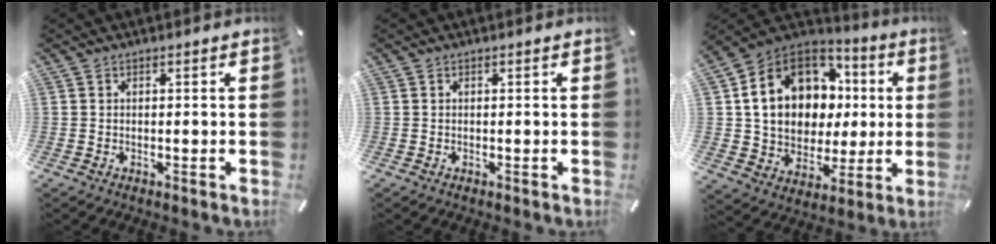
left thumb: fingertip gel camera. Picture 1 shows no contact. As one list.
[{"total": 0.0}, {"total": 17.3, "force": [4.1, 13.8, 9.6], "torque": [-0.192, -0.017, 0.081]}]